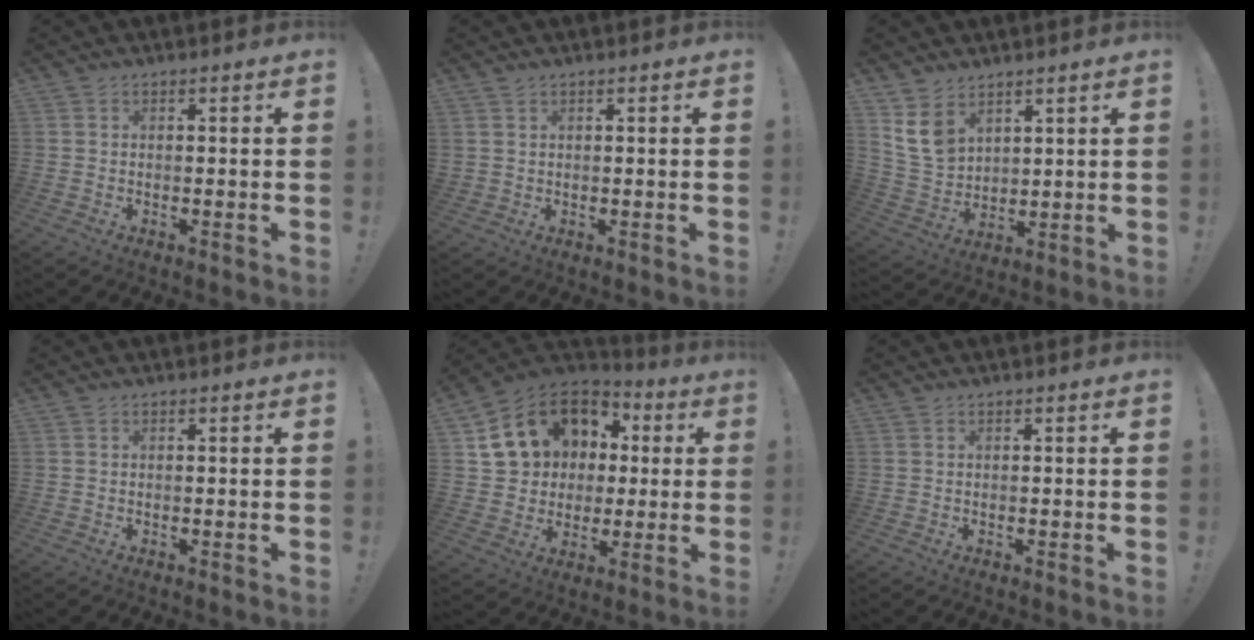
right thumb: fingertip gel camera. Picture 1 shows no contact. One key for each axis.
{"total": 1.4, "fx": 1.0, "fy": 0.9, "fz": 0.5, "tx": -0.003, "ty": -0.003, "tz": 0.018}
{"total": 9.9, "fx": 6.0, "fy": 6.6, "fz": 4.3, "tx": -0.089, "ty": -0.024, "tz": 0.125}
{"total": 0.0}
{"total": 16.6, "fx": 5.4, "fy": 14.0, "fz": 7.1, "tx": -0.101, "ty": -0.014, "tz": 0.126}
{"total": 0.0}